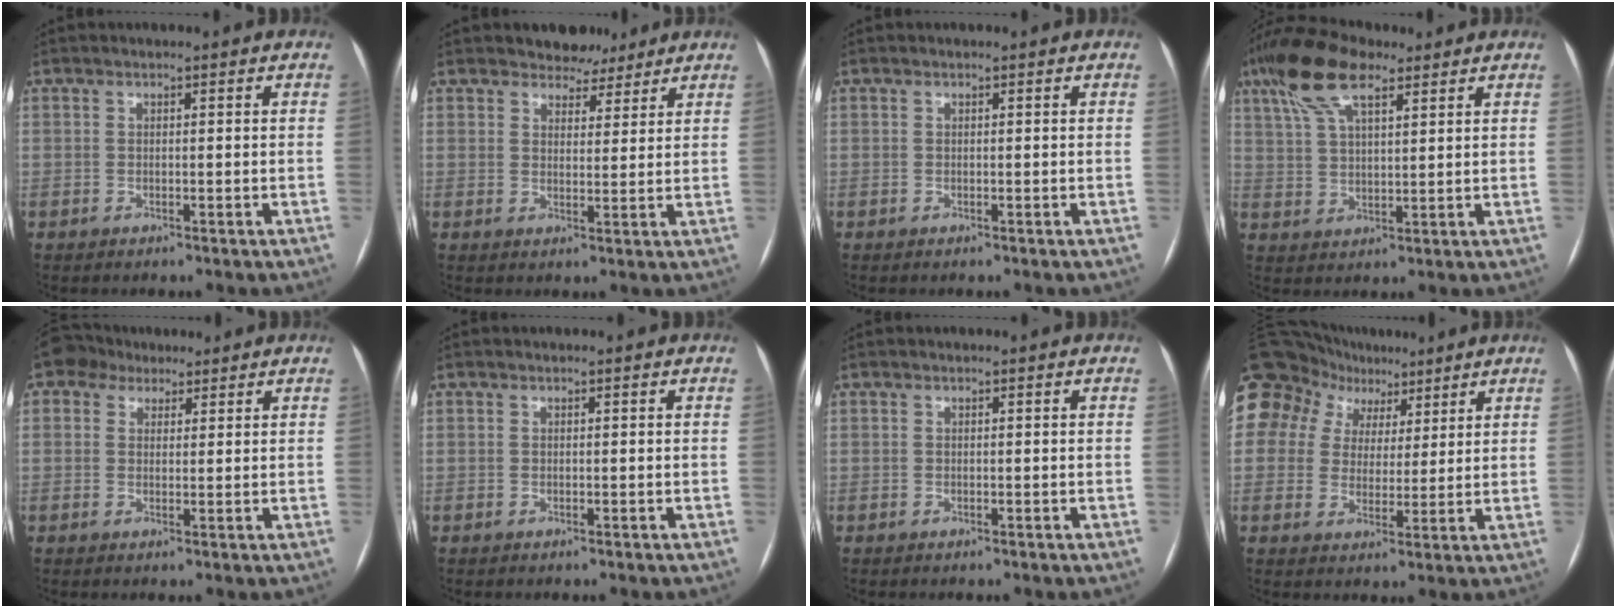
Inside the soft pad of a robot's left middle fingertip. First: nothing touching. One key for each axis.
{"total": 4.7, "fx": 4.0, "fy": 2.4, "fz": 0.6, "tx": -0.006, "ty": 0.000, "tz": 0.058}
{"total": 0.0}
{"total": 11.0, "fx": 6.9, "fy": 3.7, "fz": 7.8, "tx": -0.163, "ty": 0.028, "tz": 0.131}
{"total": 4.6, "fx": 3.0, "fy": 3.3, "fz": 0.9, "tx": -0.024, "ty": 0.029, "tz": 0.054}
{"total": 0.0}
{"total": 3.3, "fx": -1.6, "fy": -2.6, "fz": -1.2, "tx": 0.037, "ty": -0.017, "tz": -0.030}
{"total": 17.0, "fx": 9.6, "fy": 12.7, "fz": 5.9, "tx": -0.166, "ty": 0.068, "tz": 0.172}